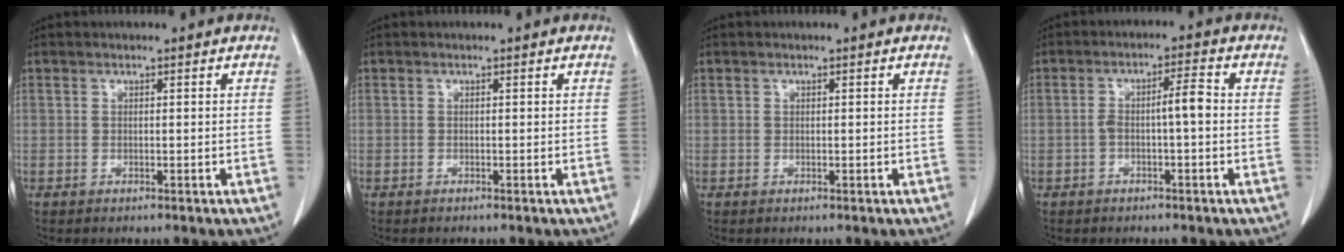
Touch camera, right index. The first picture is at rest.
{"total": 0.0}
{"total": 0.0}
{"total": 4.2, "force": [-0.6, 0.5, 4.2], "torque": [-0.073, 0.016, -0.007]}